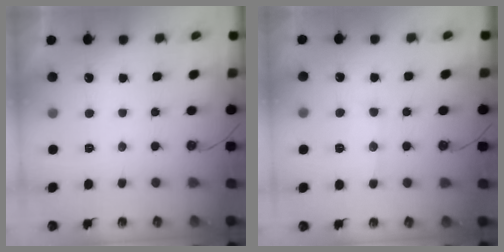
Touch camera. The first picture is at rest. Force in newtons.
{"total": 10.5, "press": 10.5, "slide": 1.0}